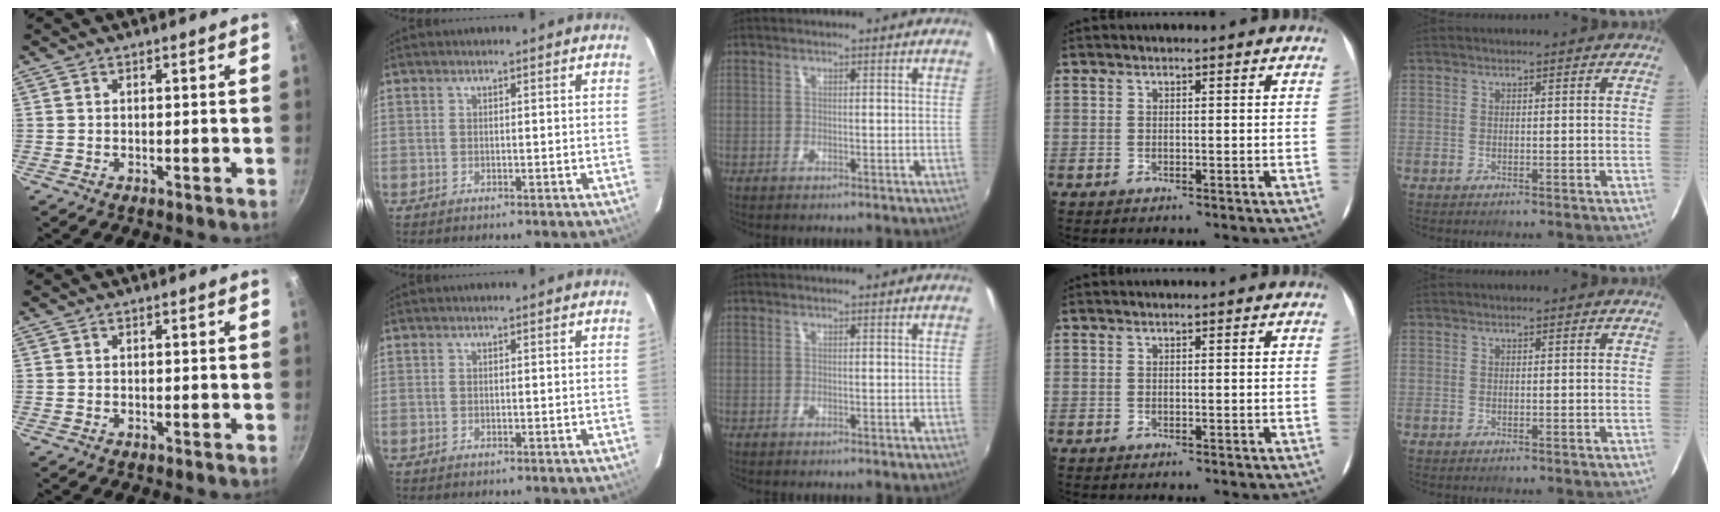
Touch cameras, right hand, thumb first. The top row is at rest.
{}